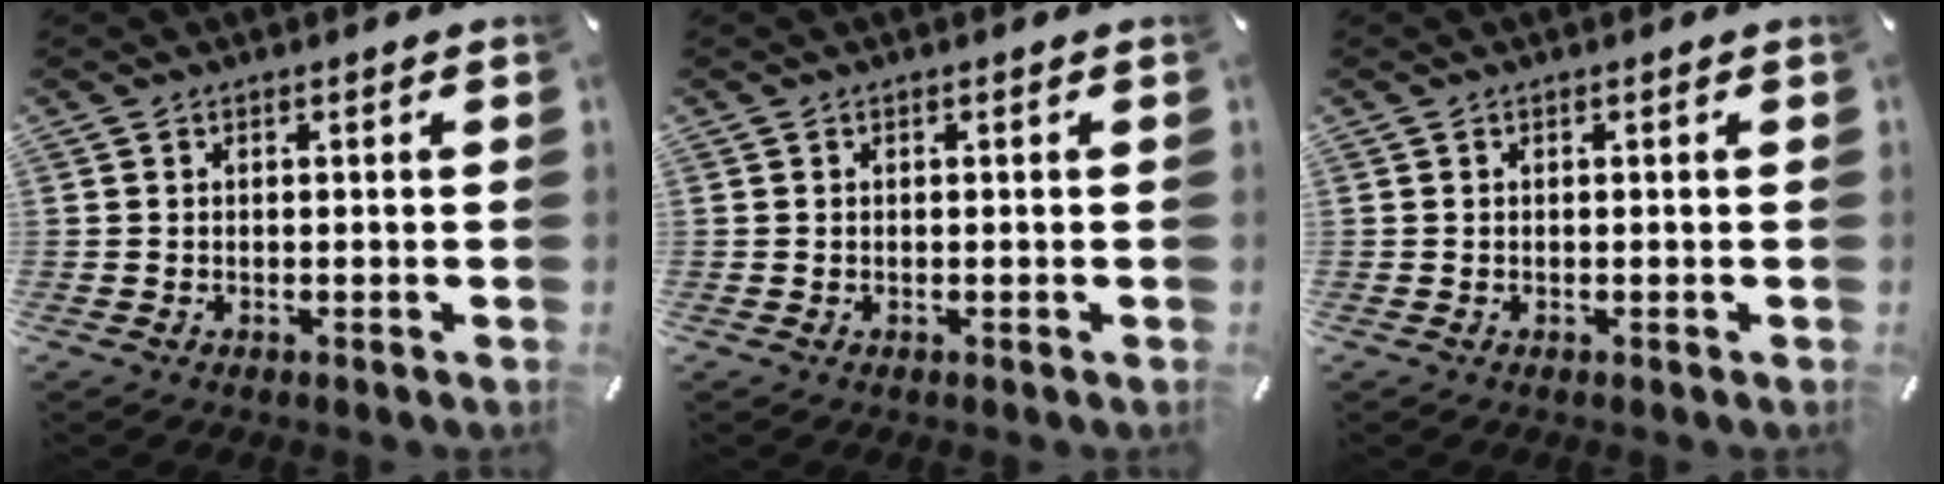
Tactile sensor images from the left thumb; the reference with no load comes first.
{"total": 0.0}
{"total": 0.0}